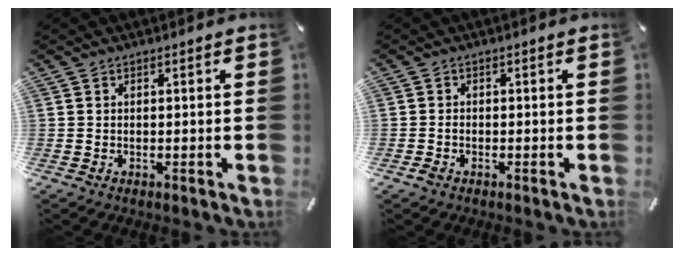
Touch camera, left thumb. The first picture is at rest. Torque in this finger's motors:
{"motor_torque": [0.06, 0.13, -0.43, 0.52, -0.02]}